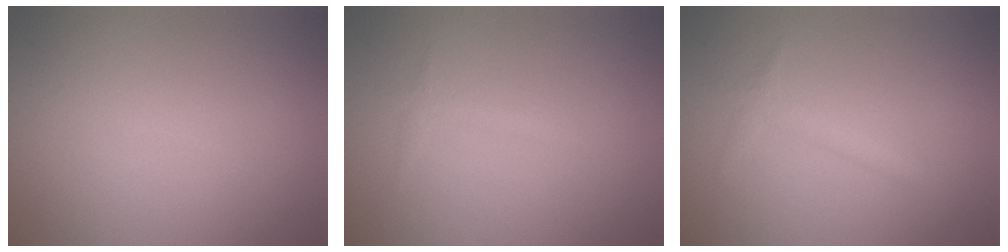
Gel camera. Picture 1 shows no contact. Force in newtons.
{"total": 0.8, "press": 0.8, "slide": 0.1}
{"total": 1.1, "press": 1.1, "slide": 0.1}